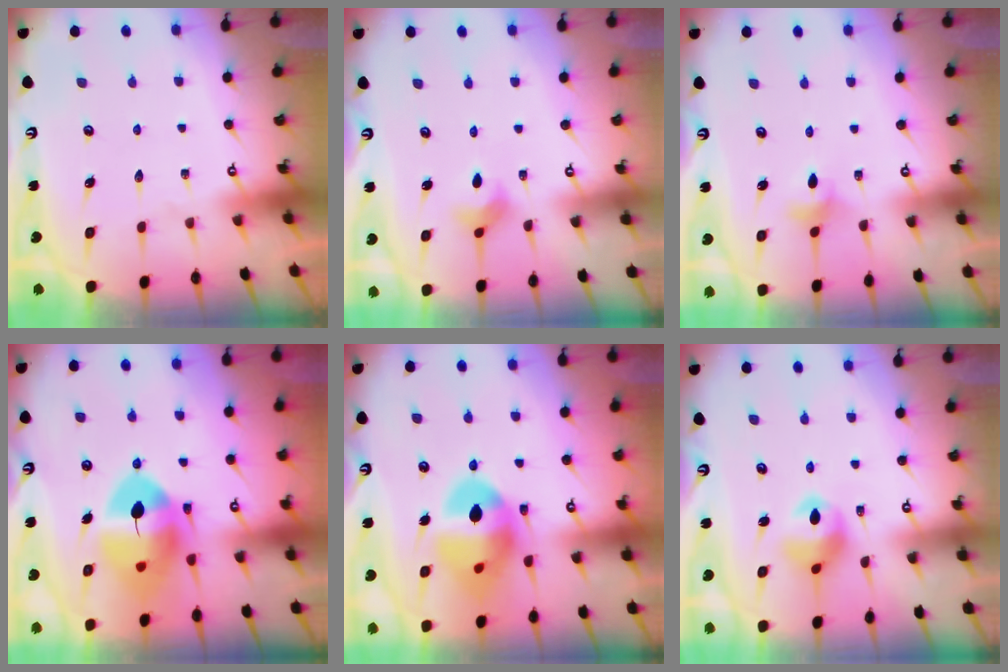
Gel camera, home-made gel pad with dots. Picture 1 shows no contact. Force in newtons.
{"total": 3.4, "press": 3.4, "slide": 0.3}
{"total": 3.5, "press": 3.5, "slide": 0.4}
{"total": 14.6, "press": 14.4, "slide": 1.8}
{"total": 15.6, "press": 15.5, "slide": 1.6}
{"total": 10.1, "press": 10.0, "slide": 1.3}